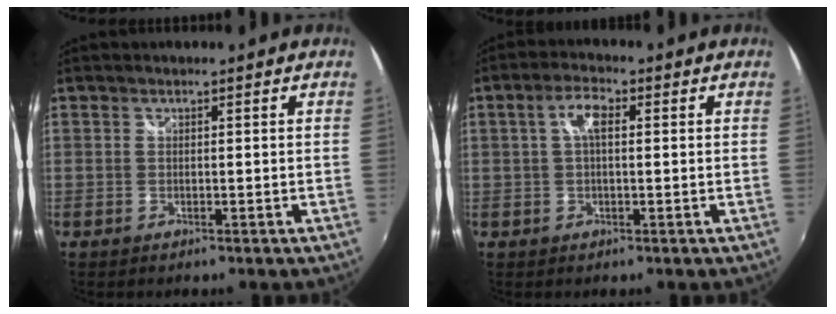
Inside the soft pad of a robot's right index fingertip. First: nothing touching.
{"total": 4.2, "force": [0.8, 1.7, 3.8], "torque": [-0.072, 0.012, 0.013]}